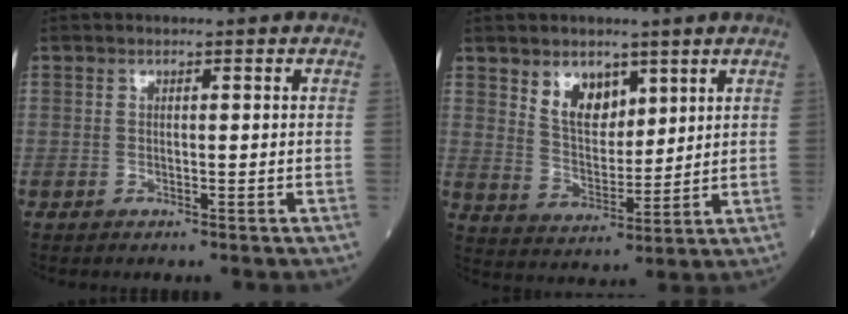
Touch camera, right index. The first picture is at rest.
{"total": 6.5, "force": [3.9, 3.7, 3.6], "torque": [-0.067, -0.002, 0.081]}